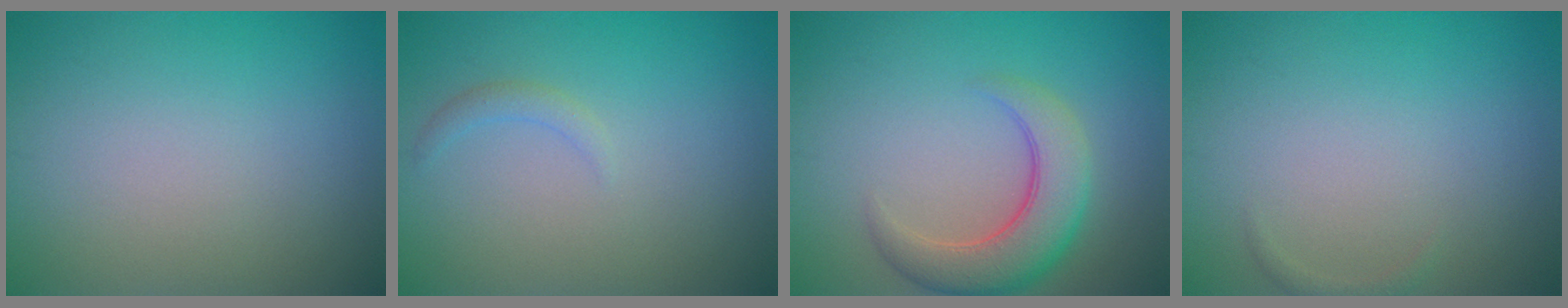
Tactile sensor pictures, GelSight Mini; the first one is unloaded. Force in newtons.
{"total": 1.0, "press": 1.0, "slide": 0.2}
{"total": 5.3, "press": 5.3, "slide": 0.5}
{"total": 0.6, "press": 0.6, "slide": 0.1}